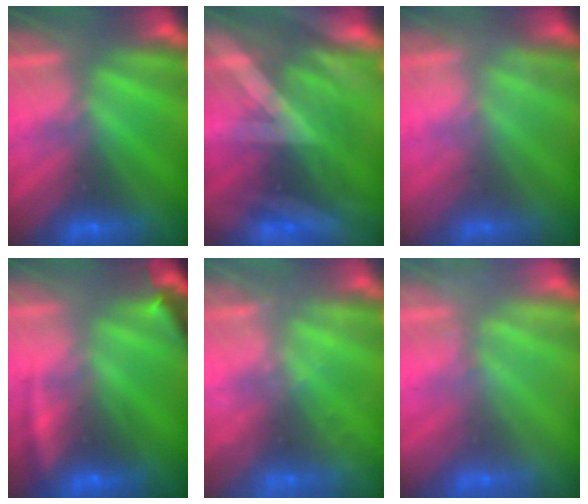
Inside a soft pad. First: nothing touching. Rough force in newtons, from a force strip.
{"total": 2.9}
{"total": 2.7}
{"total": 5.7}
{"total": 2.3}
{"total": 2.4}